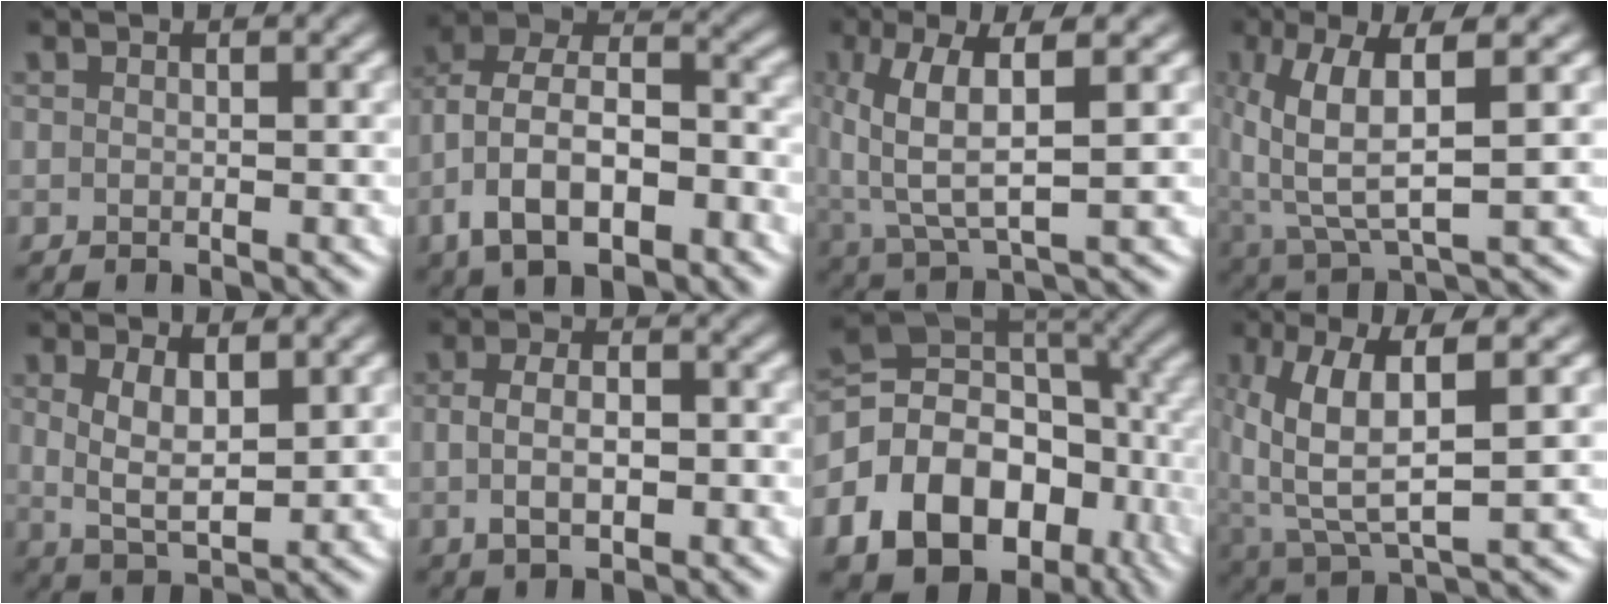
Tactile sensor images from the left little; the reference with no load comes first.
{"total": 8.6, "force": [-1.2, 6.2, 5.9], "torque": [-0.114, -0.023, -0.015]}
{"total": 6.1, "force": [0.9, 2.6, 5.5], "torque": [-0.112, -0.002, 0.025]}
{"total": 7.0, "force": [0.8, 3.1, 6.2], "torque": [-0.125, -0.004, 0.023]}
{"total": 4.5, "force": [0.4, 2.5, 3.8], "torque": [-0.072, -0.014, 0.016]}
{"total": 3.9, "force": [-0.6, 2.0, 3.3], "torque": [-0.049, -0.001, -0.006]}
{"total": 19.5, "force": [-6.4, 14.7, 11.1], "torque": [-0.207, -0.062, -0.084]}
{"total": 7.7, "force": [0.7, 3.9, 6.6], "torque": [-0.135, -0.011, 0.024]}